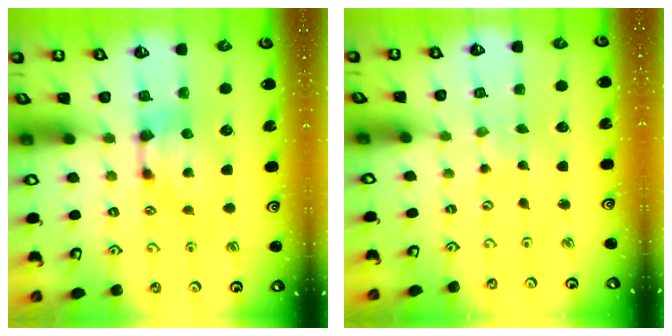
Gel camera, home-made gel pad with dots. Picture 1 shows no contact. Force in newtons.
{"total": 6.4, "press": 6.4, "slide": 0.3}